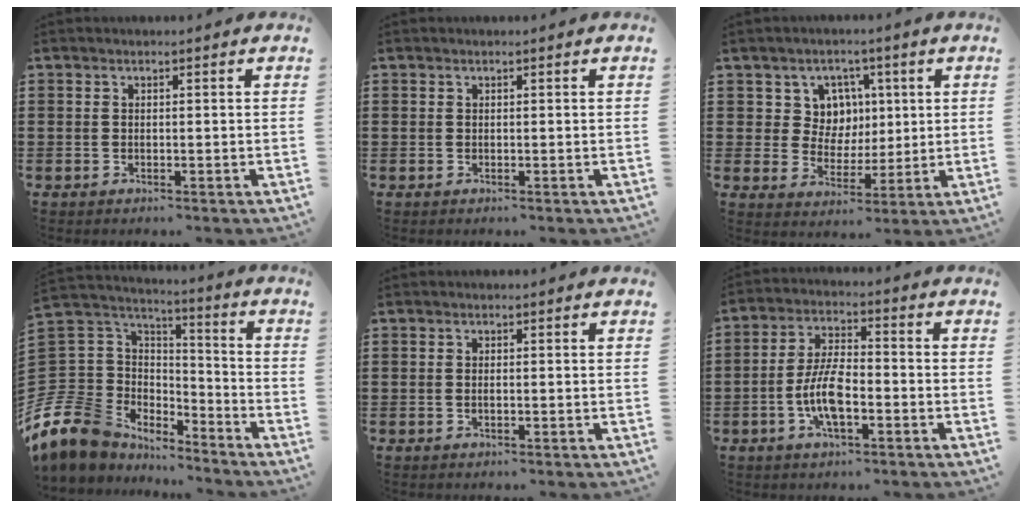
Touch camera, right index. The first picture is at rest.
{"total": 0.0}
{"total": 6.7, "force": [1.8, 6.1, 2.2], "torque": [-0.066, 0.015, 0.032]}
{"total": 11.1, "force": [-7.5, 7.8, 2.4], "torque": [-0.105, -0.001, -0.145]}
{"total": 0.6, "force": [-0.2, 0.1, 0.6], "torque": [-0.011, -0.004, -0.002]}
{"total": 8.0, "force": [-2.5, 2.9, 7.0], "torque": [-0.165, -0.008, -0.056]}